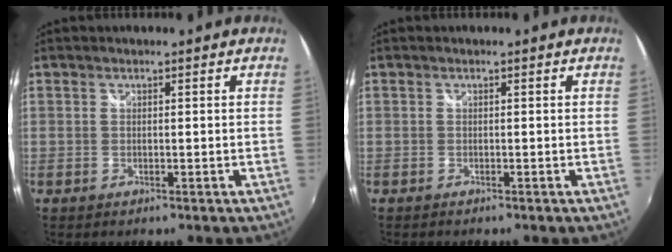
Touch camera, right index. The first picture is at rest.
{"total": 0.5, "force": [-0.5, 0.2, 0.0], "torque": [-0.002, -0.005, -0.011]}